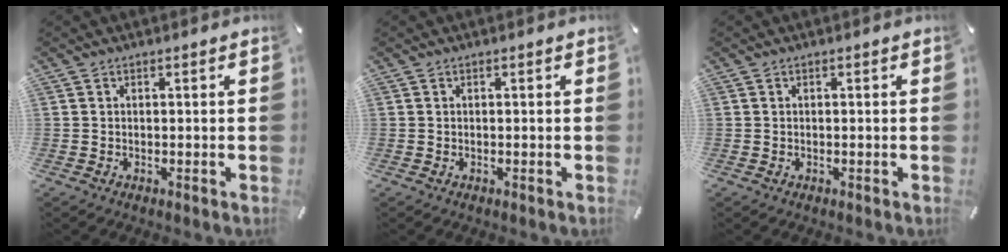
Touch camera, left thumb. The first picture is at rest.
{"total": 0.0}
{"total": 0.0}